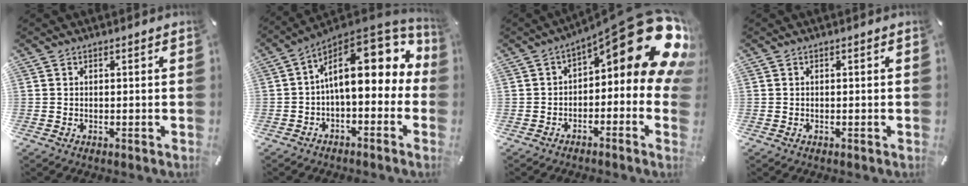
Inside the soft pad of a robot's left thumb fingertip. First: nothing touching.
{"total": 18.8, "force": [4.8, 9.4, 15.5], "torque": [-0.228, -0.038, 0.081]}
{"total": 18.4, "force": [8.2, 6.6, 15.0], "torque": [-0.181, -0.070, 0.136]}
{"total": 0.0}